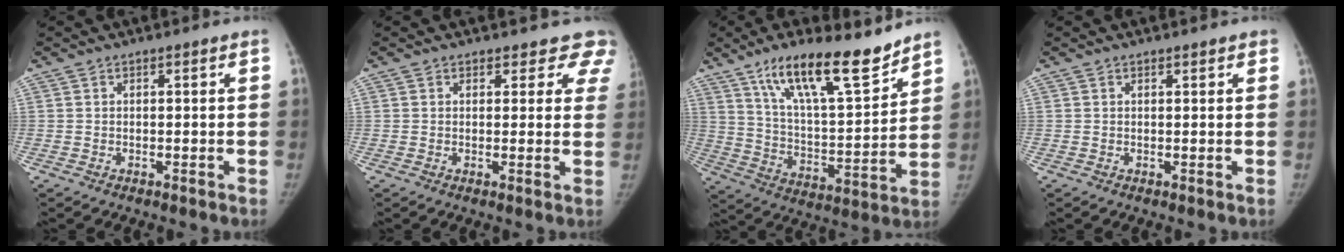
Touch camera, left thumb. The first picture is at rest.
{"total": 6.7, "force": [5.8, 3.3, 0.1], "torque": [0.058, -0.021, 0.036]}
{"total": 18.8, "force": [13.3, 5.0, 12.3], "torque": [-0.173, -0.074, 0.232]}
{"total": 0.9, "force": [0.7, 0.4, 0.3], "torque": [0.000, -0.003, 0.008]}